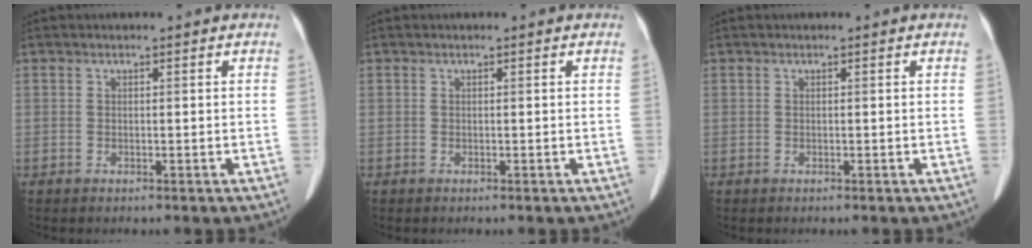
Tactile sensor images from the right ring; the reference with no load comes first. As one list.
[{"total": 0.0}, {"total": 0.0}]